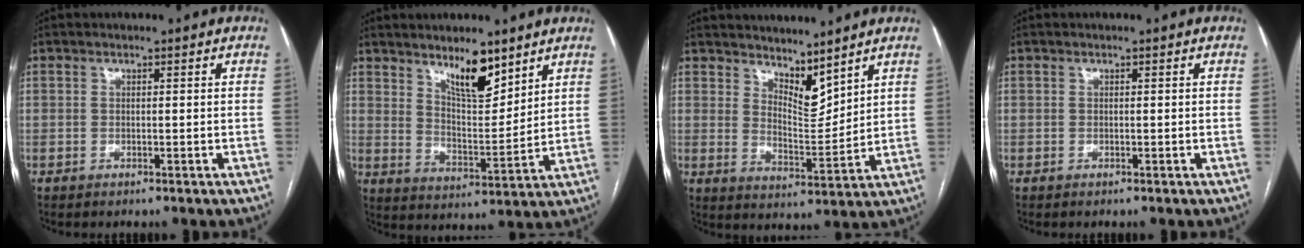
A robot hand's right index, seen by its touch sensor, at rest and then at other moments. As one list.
[{"total": 8.8, "force": [6.3, 2.4, 5.6], "torque": [-0.098, -0.011, 0.114]}, {"total": 7.3, "force": [6.3, 2.0, 3.1], "torque": [-0.055, -0.012, 0.121]}, {"total": 0.0}]